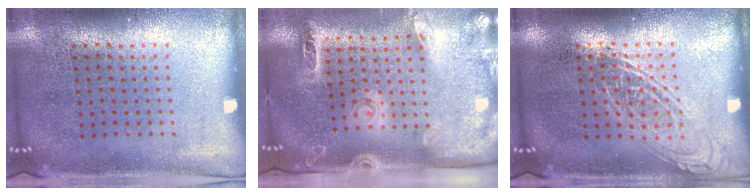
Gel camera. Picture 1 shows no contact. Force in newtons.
{"total": 2.7, "press": 2.0, "slide": 1.8}
{"total": 1.2, "press": 1.2, "slide": 0.1}